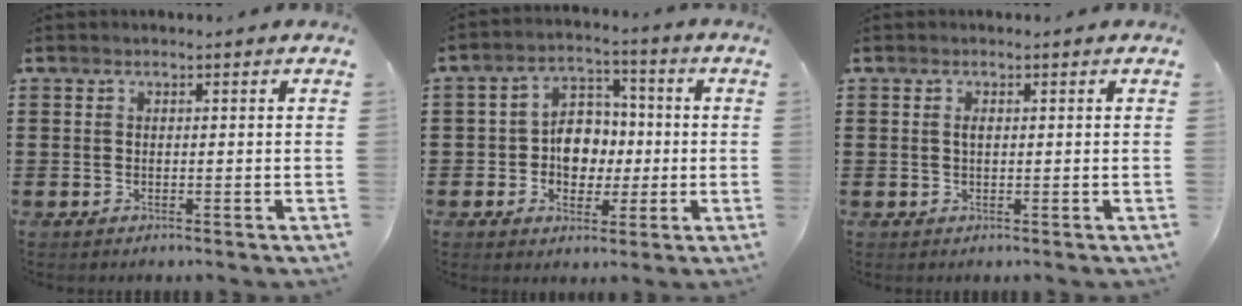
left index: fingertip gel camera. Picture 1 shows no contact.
{"total": 7.1, "force": [-0.8, 5.9, 3.8], "torque": [-0.070, 0.012, -0.019]}
{"total": 0.9, "force": [0.1, 0.4, 0.8], "torque": [-0.017, 0.000, 0.001]}